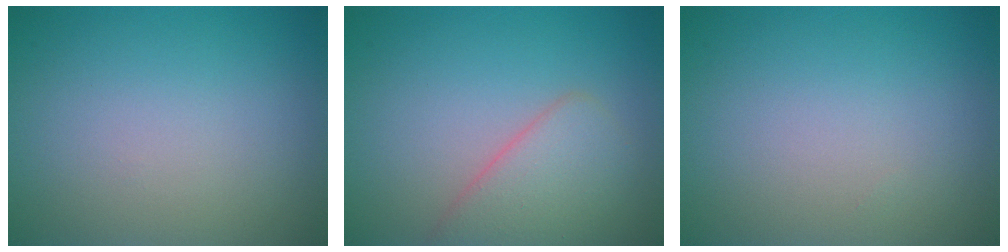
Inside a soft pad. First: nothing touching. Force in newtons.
{"total": 3.8, "press": 3.8, "slide": 0.2}
{"total": 0.0}